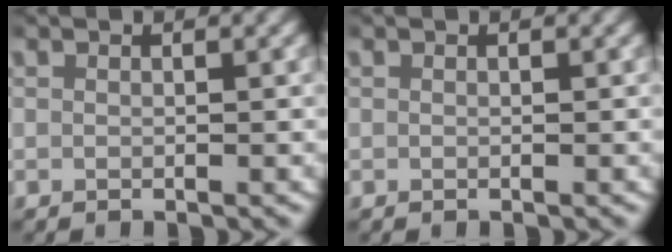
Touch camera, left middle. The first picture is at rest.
{"total": 0.0}